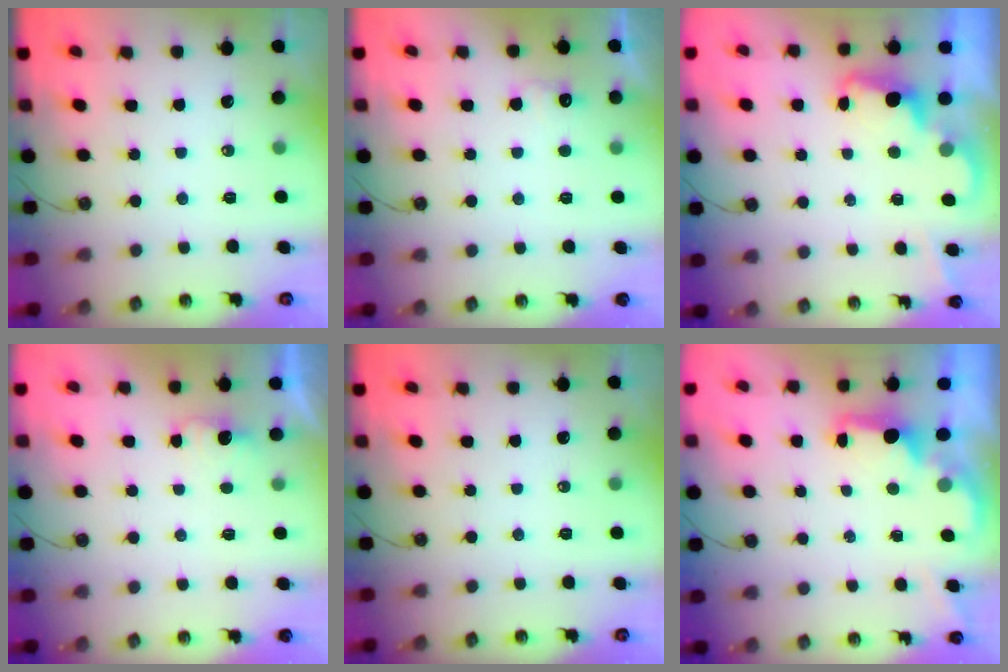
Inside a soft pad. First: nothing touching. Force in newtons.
{"total": 5.7, "press": 5.6, "slide": 1.2}
{"total": 2.3, "press": 2.3, "slide": 0.5}
{"total": 1.8, "press": 1.6, "slide": 0.9}
{"total": 0.0}
{"total": 1.9, "press": 1.7, "slide": 0.8}